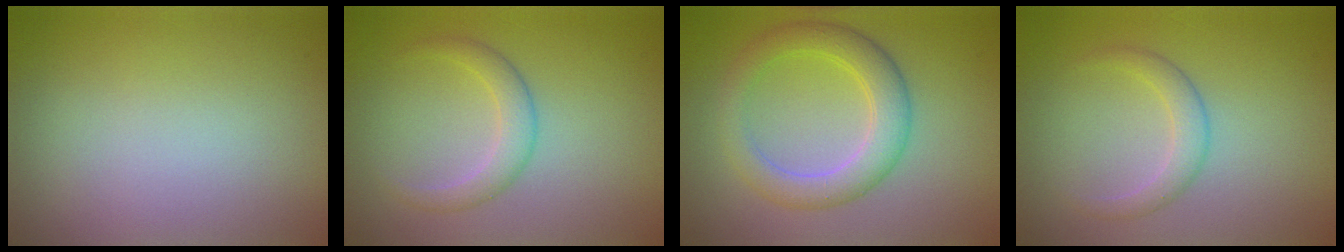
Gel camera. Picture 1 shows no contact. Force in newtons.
{"total": 2.3, "press": 2.3, "slide": 0.1}
{"total": 4.3, "press": 4.3, "slide": 0.2}
{"total": 1.9, "press": 1.9, "slide": 0.1}